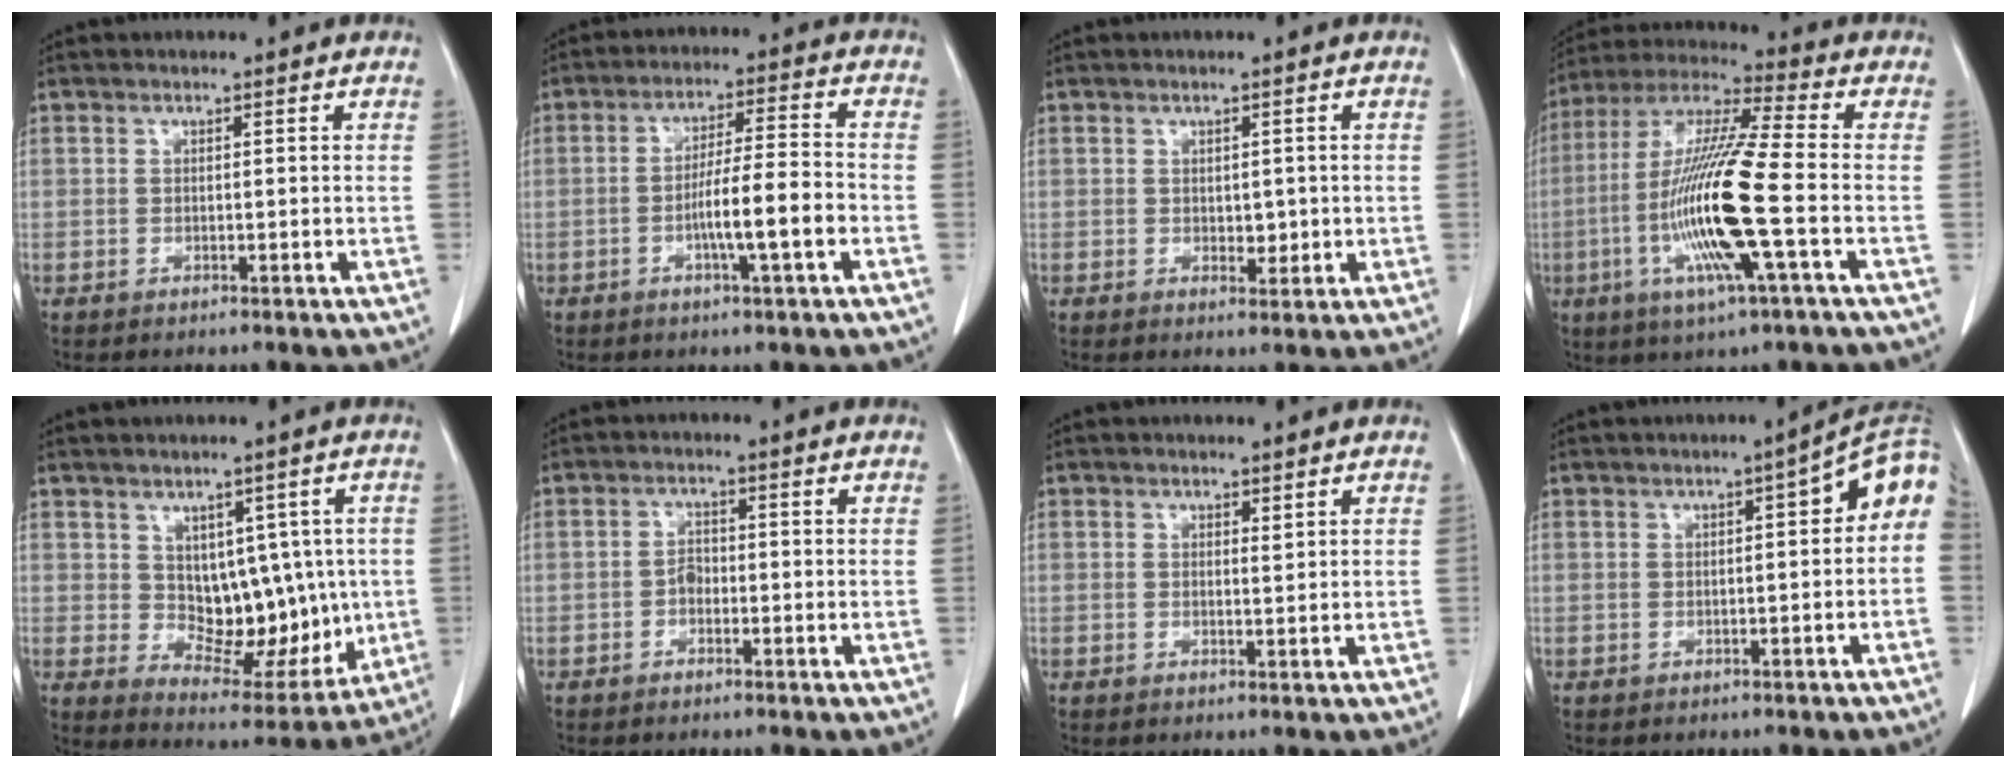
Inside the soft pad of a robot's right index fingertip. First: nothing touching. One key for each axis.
{"total": 8.3, "fx": -2.7, "fy": 0.2, "fz": 7.9, "tx": -0.136, "ty": 0.006, "tz": -0.047}
{"total": 2.2, "fx": 0.0, "fy": 1.4, "fz": 1.7, "tx": -0.021, "ty": -0.003, "tz": 0.006}
{"total": 17.0, "fx": -4.0, "fy": 0.5, "fz": 16.5, "tx": -0.340, "ty": -0.011, "tz": -0.084}
{"total": 10.8, "fx": 0.8, "fy": 6.6, "fz": 8.4, "tx": -0.093, "ty": 0.011, "tz": 0.037}
{"total": 1.8, "fx": -0.7, "fy": 1.2, "fz": 1.1, "tx": -0.015, "ty": 0.006, "tz": -0.013}
{"total": 0.7, "fx": 0.5, "fy": 0.1, "fz": 0.4, "tx": -0.009, "ty": -0.007, "tz": 0.008}
{"total": 6.7, "fx": 0.8, "fy": 1.5, "fz": 6.5, "tx": -0.078, "ty": 0.026, "tz": 0.002}